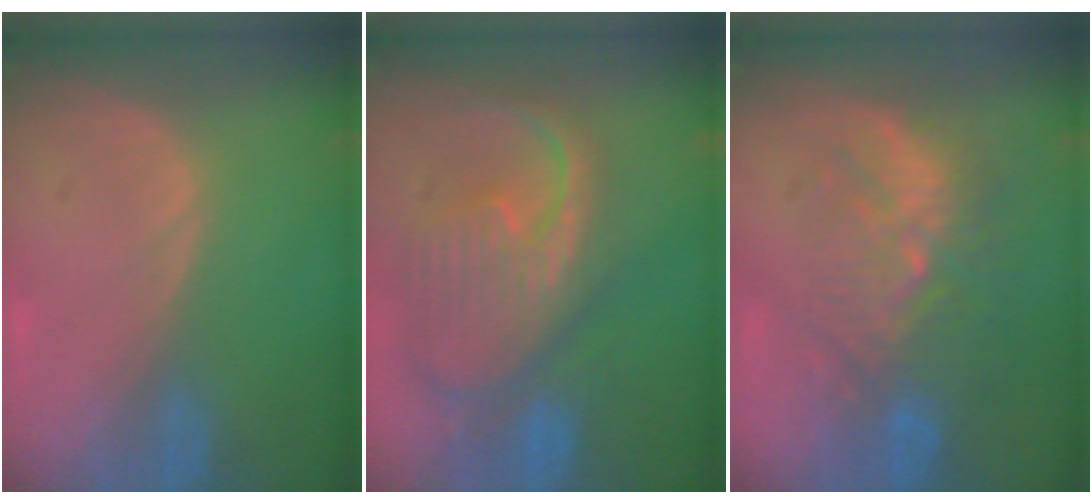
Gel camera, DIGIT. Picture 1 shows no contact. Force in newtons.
{"total": 12.5, "press": 10.7, "slide": 6.4}
{"total": 10.1, "press": 9.4, "slide": 3.7}